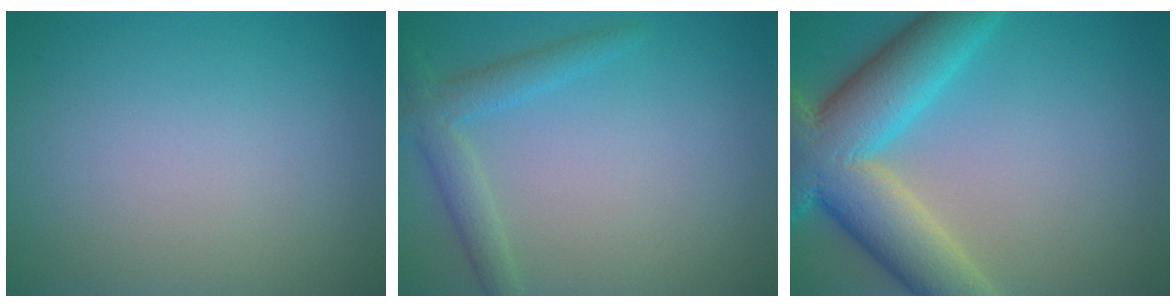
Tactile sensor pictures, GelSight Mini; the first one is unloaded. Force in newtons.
{"total": 2.7, "press": 2.7, "slide": 0.1}
{"total": 10.6, "press": 10.6, "slide": 0.7}